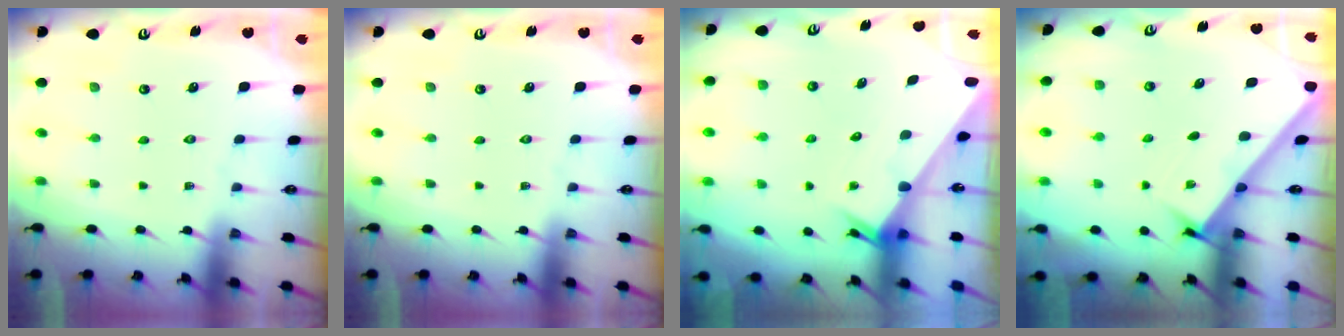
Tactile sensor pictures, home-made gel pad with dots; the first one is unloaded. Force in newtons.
{"total": 0.0}
{"total": 2.0, "press": 2.0, "slide": 0.1}
{"total": 2.7, "press": 2.7, "slide": 0.4}